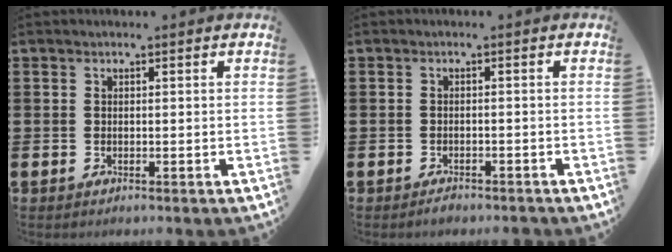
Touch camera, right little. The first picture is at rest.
{"total": 0.9, "force": [-0.9, 0.2, 0.1], "torque": [0.003, -0.004, -0.020]}